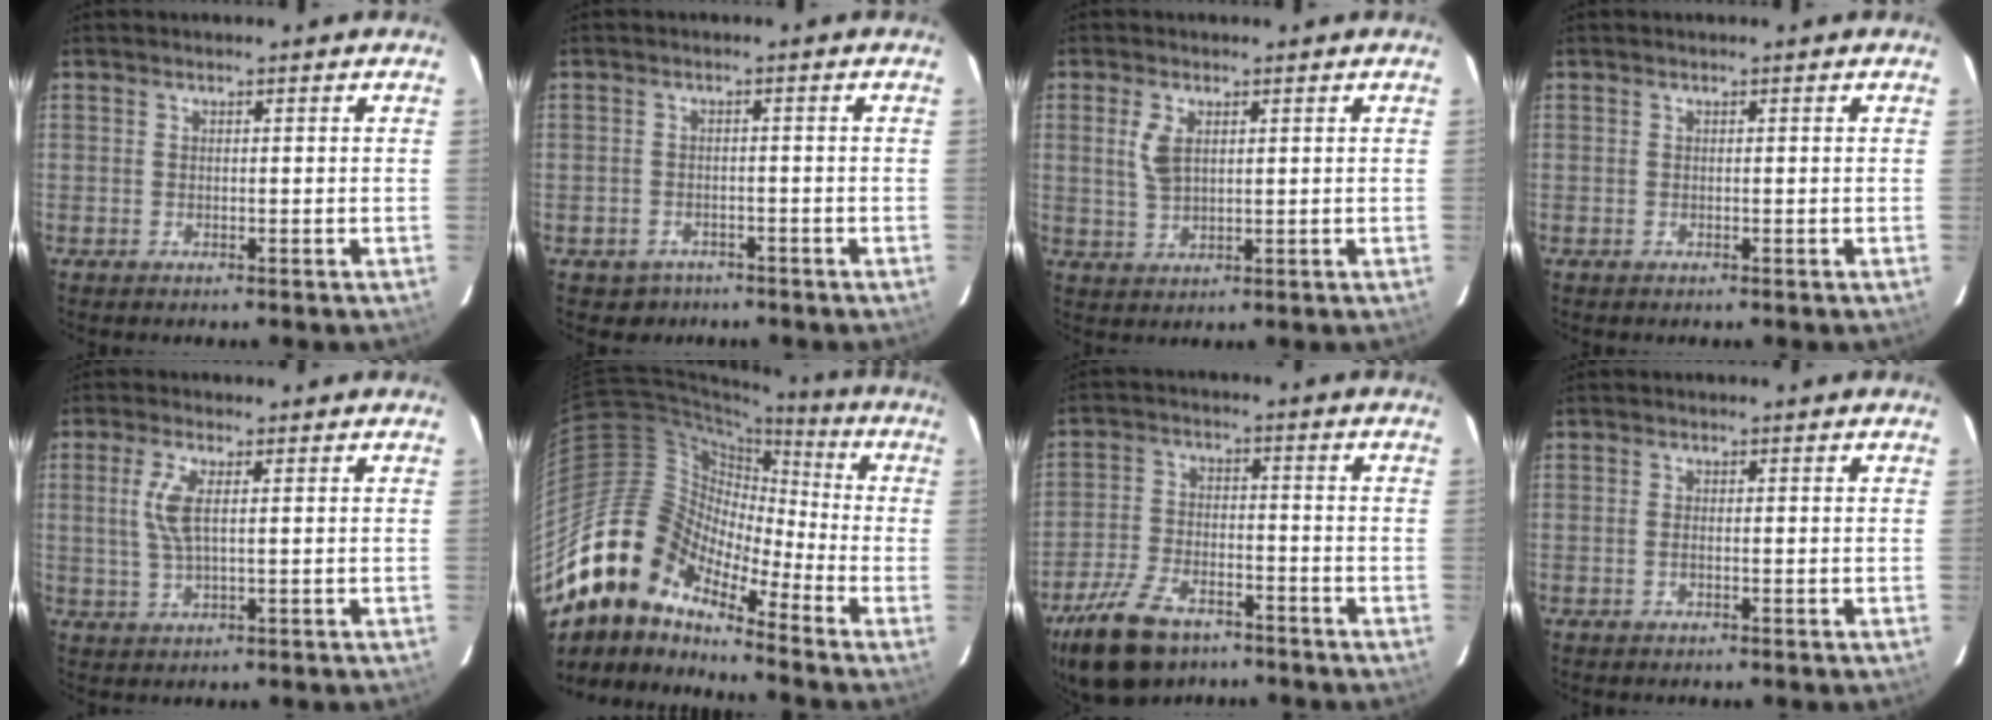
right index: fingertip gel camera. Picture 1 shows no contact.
{"total": 3.8, "force": [-2.4, 2.9, 0.2], "torque": [-0.017, 0.009, -0.033]}
{"total": 4.5, "force": [1.5, 2.4, 3.6], "torque": [-0.074, 0.003, 0.033]}
{"total": 0.0}
{"total": 5.2, "force": [1.1, 1.6, 4.9], "torque": [-0.105, 0.003, 0.023]}
{"total": 16.9, "force": [-13.1, 7.4, 7.6], "torque": [-0.129, 0.006, -0.265]}
{"total": 14.0, "force": [-9.6, 7.1, 7.2], "torque": [-0.172, -0.011, -0.171]}
{"total": 0.7, "force": [-0.2, 0.3, 0.6], "torque": [-0.013, 0.001, -0.004]}